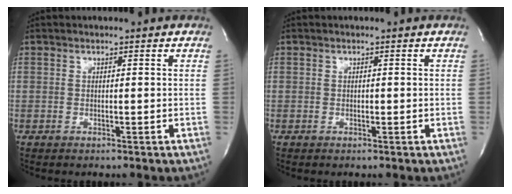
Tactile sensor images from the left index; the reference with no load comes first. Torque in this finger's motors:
{"motor_torque": [-0.31, 0.25, -0.09, -0.01]}